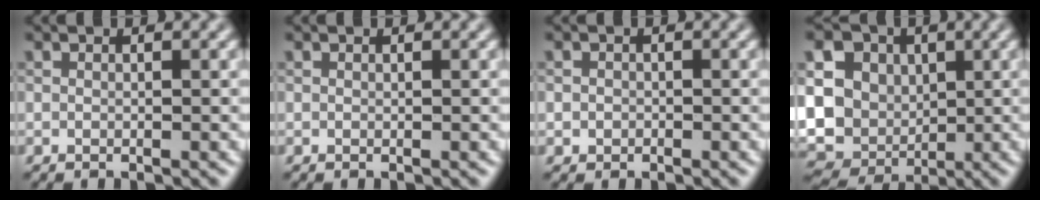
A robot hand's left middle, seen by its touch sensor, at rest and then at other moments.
{"total": 0.0}
{"total": 0.8, "force": [-0.2, 0.7, 0.1], "torque": [0.003, -0.003, -0.006]}
{"total": 19.1, "force": [4.1, 16.6, 8.4], "torque": [-0.187, 0.017, 0.044]}